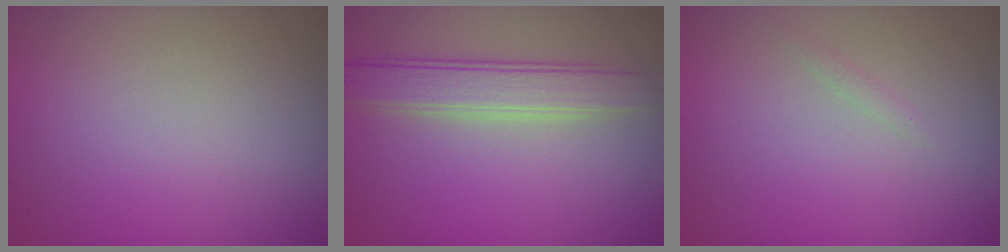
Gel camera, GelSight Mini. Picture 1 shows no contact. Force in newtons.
{"total": 3.9, "press": 3.9, "slide": 0.3}
{"total": 0.6, "press": 0.6, "slide": 0.1}